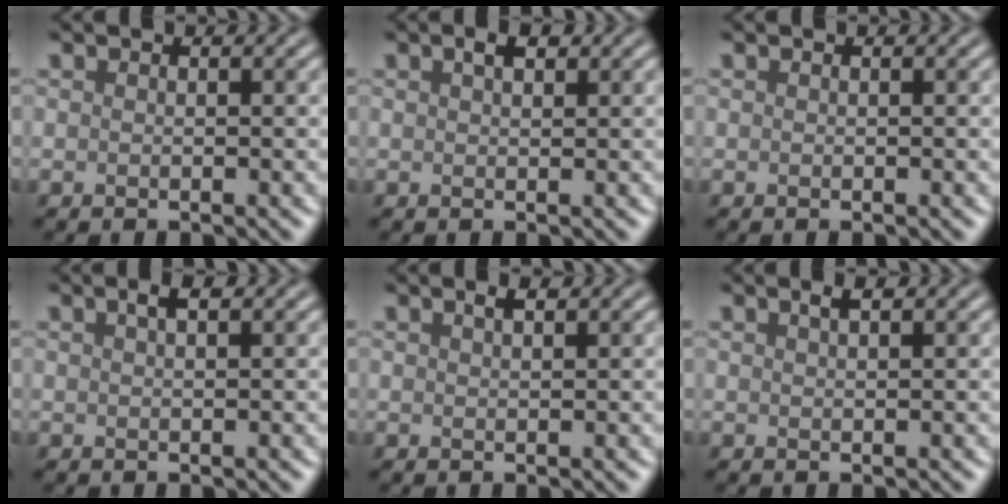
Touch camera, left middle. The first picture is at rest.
{"total": 1.4, "force": [0.9, 0.6, 1.0], "torque": [-0.018, 0.003, 0.016]}
{"total": 0.0}
{"total": 1.2, "force": [0.6, 0.3, 1.0], "torque": [-0.017, 0.004, 0.011]}
{"total": 1.0, "force": [0.7, 0.2, 0.6], "torque": [-0.011, 0.001, 0.011]}
{"total": 1.0, "force": [0.7, 0.2, 0.7], "torque": [-0.013, 0.001, 0.011]}